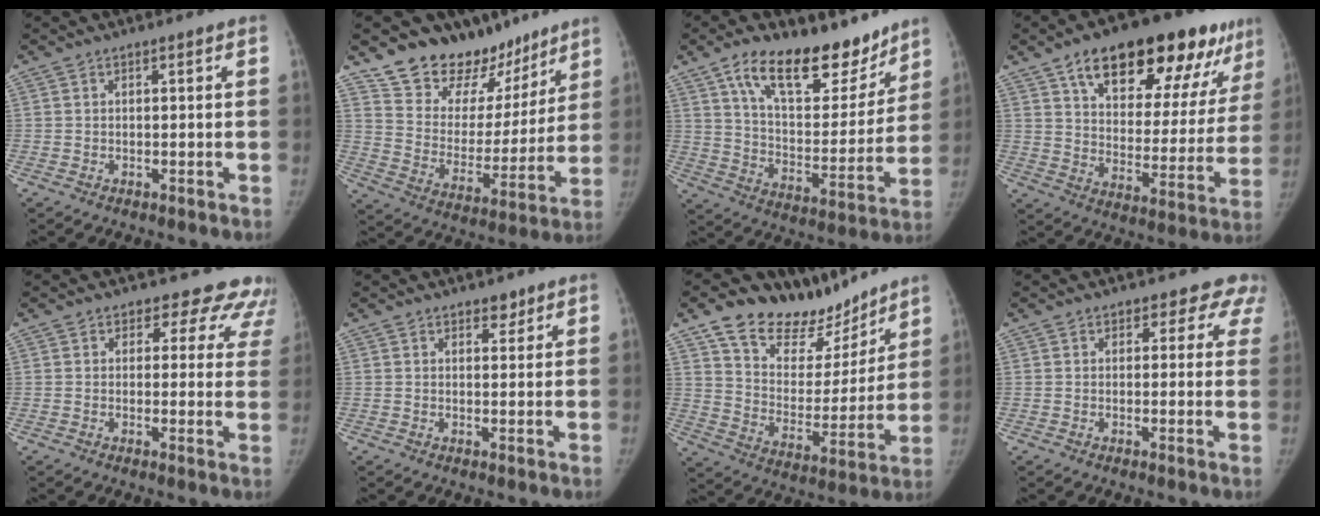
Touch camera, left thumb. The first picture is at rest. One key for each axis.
{"total": 19.2, "fx": 15.2, "fy": 10.4, "fz": 5.4, "tx": -0.015, "ty": -0.099, "tz": 0.244}
{"total": 21.4, "fx": 14.6, "fy": 9.8, "fz": 12.1, "tx": -0.140, "ty": -0.071, "tz": 0.242}
{"total": 26.5, "fx": 16.1, "fy": 11.6, "fz": 17.5, "tx": -0.204, "ty": -0.026, "tz": 0.239}
{"total": 10.9, "fx": 9.1, "fy": 6.0, "fz": 1.3, "tx": 0.050, "ty": -0.038, "tz": 0.070}
{"total": 1.9, "fx": 1.4, "fy": 1.1, "fz": 0.6, "tx": 0.011, "ty": -0.008, "tz": 0.018}
{"total": 19.3, "fx": 15.2, "fy": 9.4, "fz": 7.1, "tx": -0.047, "ty": -0.089, "tz": 0.253}
{"total": 5.9, "fx": 4.7, "fy": 3.6, "fz": 0.0, "tx": 0.057, "ty": -0.015, "tz": 0.024}